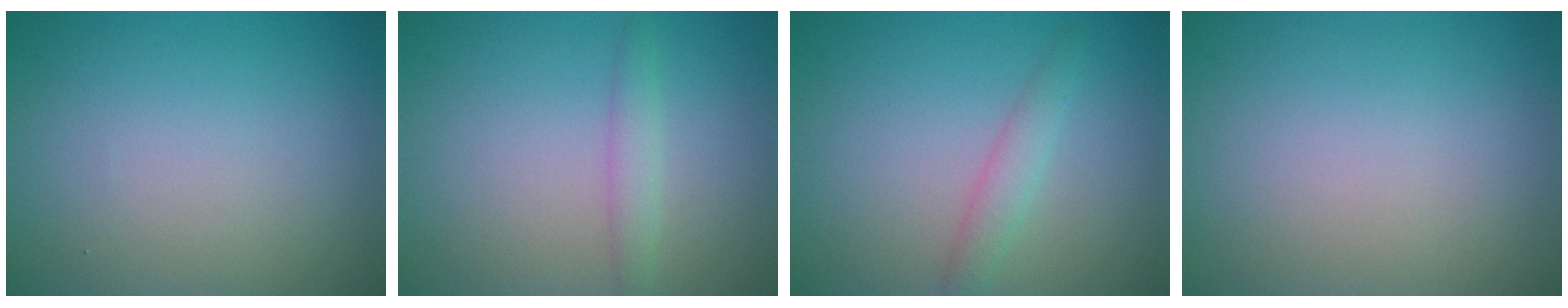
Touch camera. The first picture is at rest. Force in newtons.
{"total": 1.6, "press": 1.6, "slide": 0.1}
{"total": 1.8, "press": 1.8, "slide": 0.0}
{"total": 0.0}